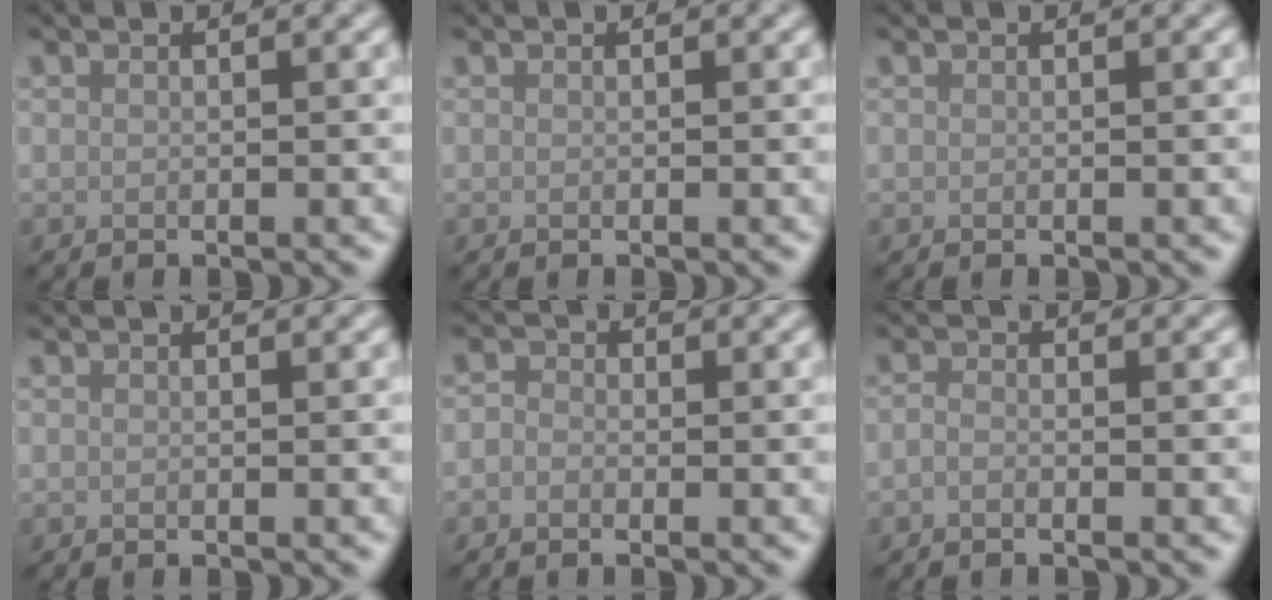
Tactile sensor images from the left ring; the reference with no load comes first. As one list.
[{"total": 0.0}, {"total": 0.0}, {"total": 0.0}, {"total": 1.2, "force": [-0.5, 1.0, 0.4], "torque": [-0.003, -0.002, -0.018]}, {"total": 0.9, "force": [-0.6, 0.4, 0.6], "torque": [-0.012, -0.001, -0.015]}]